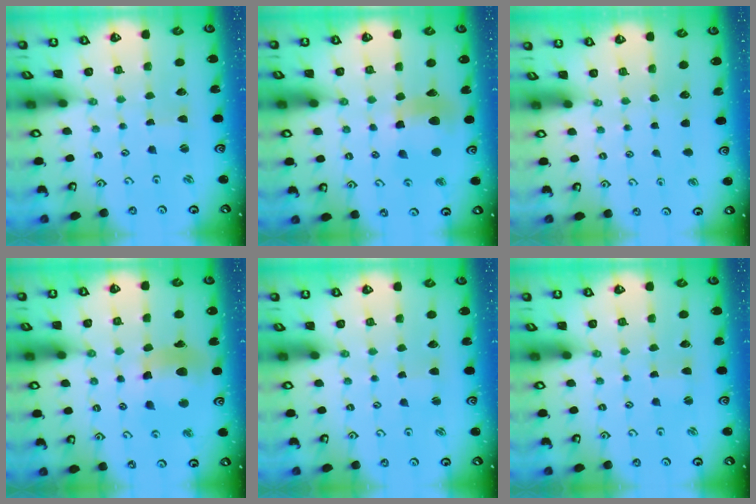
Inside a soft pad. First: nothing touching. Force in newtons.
{"total": 10.2, "press": 10.2, "slide": 1.3}
{"total": 0.0}
{"total": 13.1, "press": 13.0, "slide": 1.6}
{"total": 0.7, "press": 0.7, "slide": 0.1}
{"total": 1.1, "press": 1.1, "slide": 0.2}